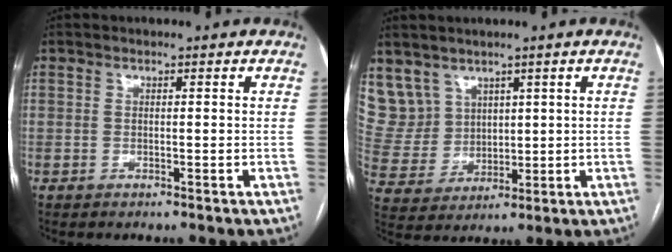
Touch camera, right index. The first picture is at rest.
{"total": 9.1, "force": [5.4, 7.2, 0.9], "torque": [-0.034, 0.035, 0.131]}